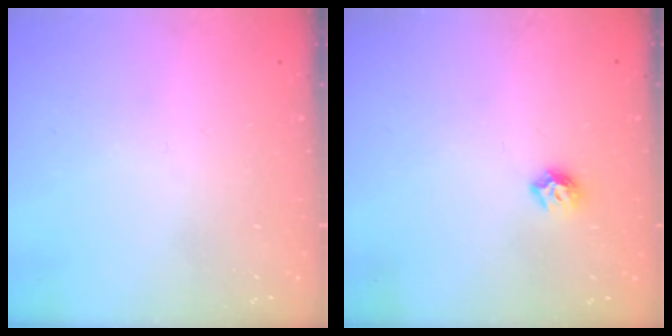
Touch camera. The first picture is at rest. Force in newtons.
{"total": 6.0, "press": 5.9, "slide": 0.8}